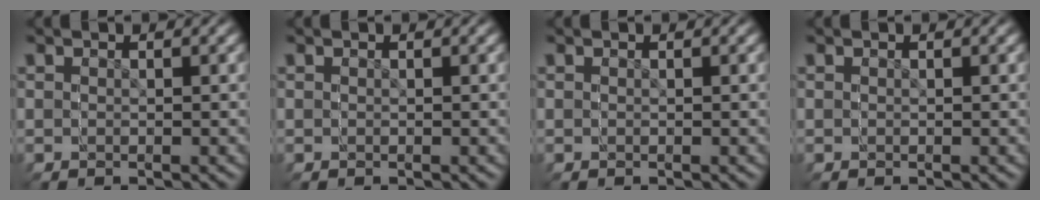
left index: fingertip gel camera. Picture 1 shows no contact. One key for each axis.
{"total": 0.0}
{"total": 0.0}
{"total": 0.0}